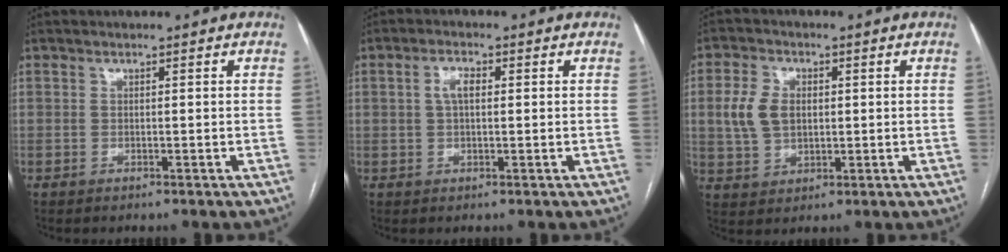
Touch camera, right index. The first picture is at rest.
{"total": 3.0, "force": [0.6, 1.3, 2.6], "torque": [-0.053, 0.011, 0.012]}
{"total": 6.8, "force": [0.9, 4.8, 4.7], "torque": [-0.113, 0.018, 0.024]}